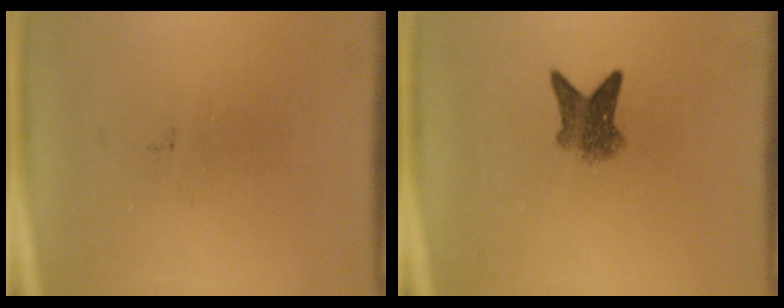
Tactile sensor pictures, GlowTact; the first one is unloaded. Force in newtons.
{"total": 3.9}